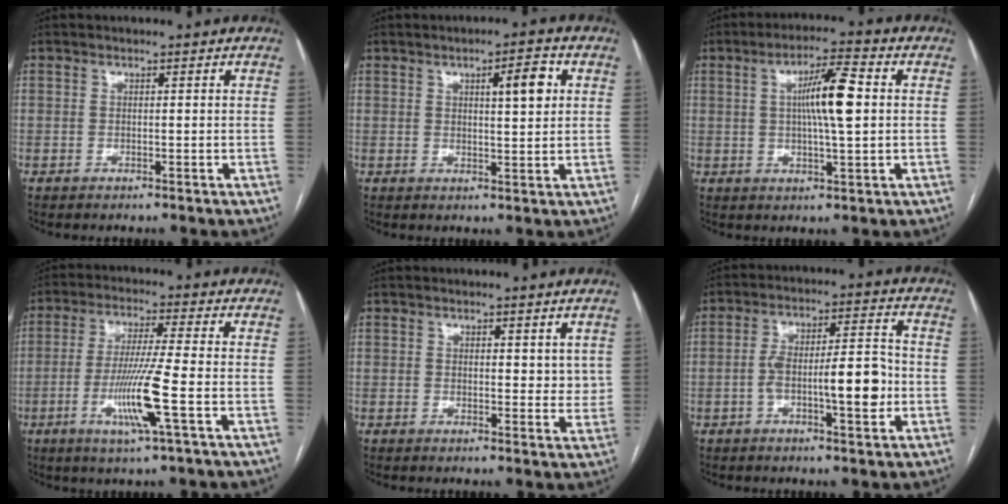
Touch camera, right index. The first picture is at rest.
{"total": 5.2, "force": [1.7, 1.0, 4.8], "torque": [-0.072, 0.004, 0.026]}
{"total": 8.6, "force": [1.1, 0.8, 8.5], "torque": [-0.148, 0.009, 0.016]}
{"total": 9.9, "force": [-3.0, -1.0, 9.3], "torque": [-0.185, -0.016, -0.057]}
{"total": 3.2, "force": [1.6, 1.8, 2.0], "torque": [-0.013, -0.009, 0.020]}
{"total": 10.3, "force": [-2.3, 2.3, 9.8], "torque": [-0.163, 0.021, -0.034]}